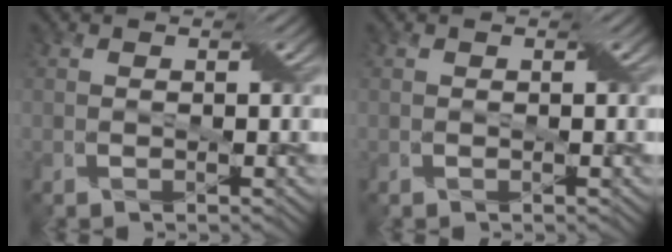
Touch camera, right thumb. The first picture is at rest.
{"total": 0.0}